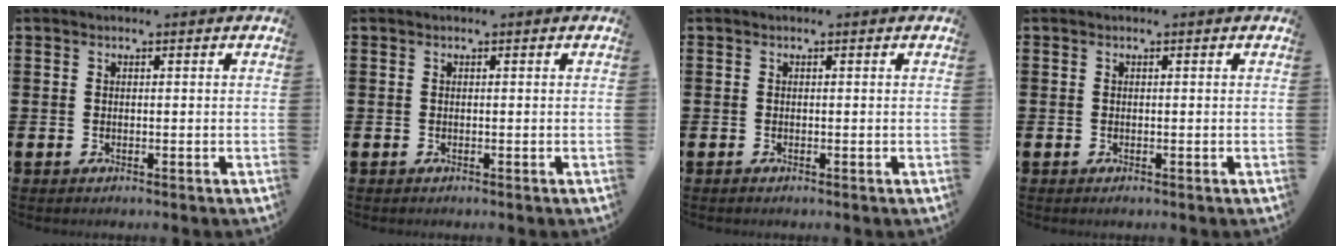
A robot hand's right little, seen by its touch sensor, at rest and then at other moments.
{"total": 0.0}
{"total": 0.0}
{"total": 0.0}